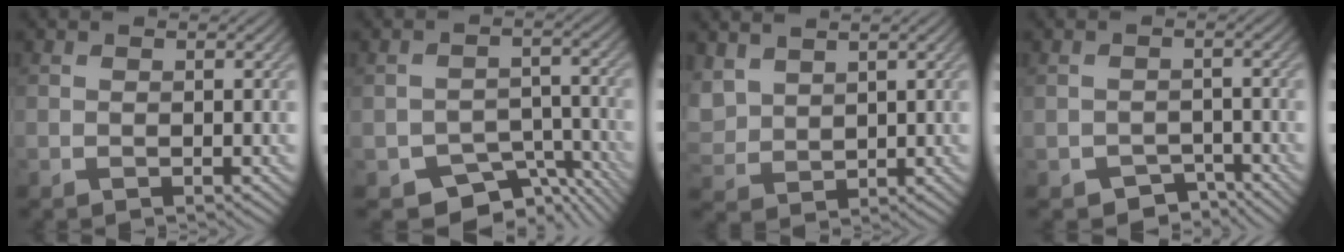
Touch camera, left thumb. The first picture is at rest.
{"total": 7.0, "force": [-5.0, 4.0, 2.9], "torque": [-0.037, -0.013, -0.074]}
{"total": 4.8, "force": [3.0, 2.9, 2.3], "torque": [-0.077, 0.004, 0.067]}
{"total": 3.3, "force": [-2.5, 1.8, 1.1], "torque": [-0.012, -0.009, -0.040]}